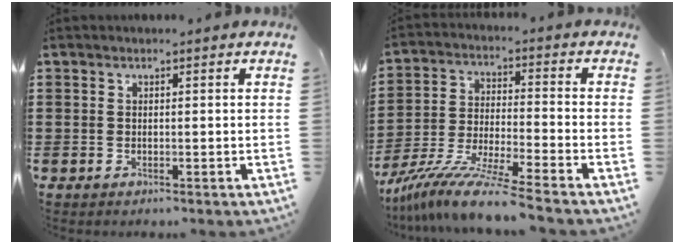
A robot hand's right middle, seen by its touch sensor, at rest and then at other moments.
{"total": 10.3, "force": [-8.9, -0.2, 5.2], "torque": [-0.104, -0.003, -0.176]}